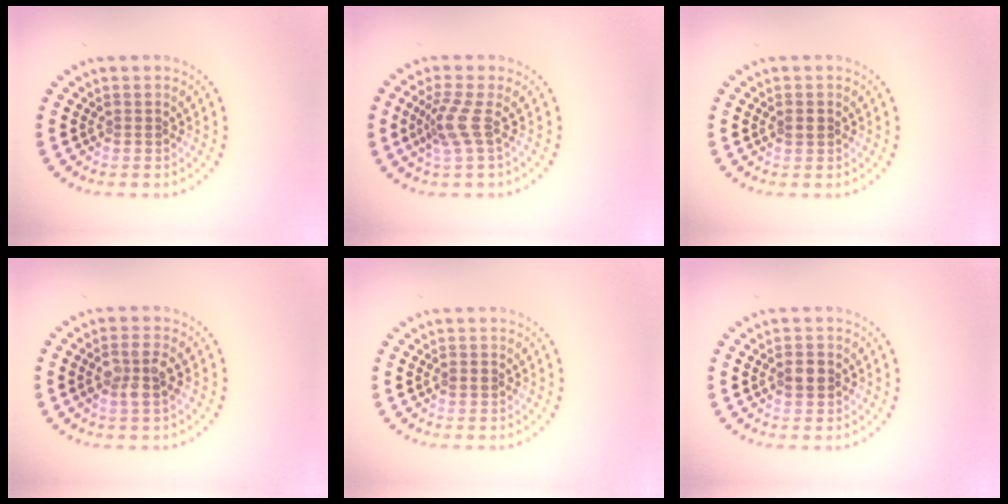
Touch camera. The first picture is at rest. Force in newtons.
{"total": 2.7, "press": 1.9, "slide": 1.9}
{"total": 1.1, "press": 1.1, "slide": 0.2}
{"total": 2.8, "press": 2.7, "slide": 0.9}
{"total": 0.9, "press": 0.9, "slide": 0.0}
{"total": 2.2, "press": 2.2, "slide": 0.0}